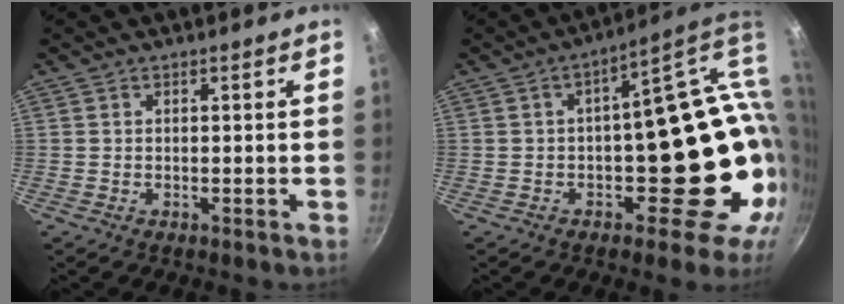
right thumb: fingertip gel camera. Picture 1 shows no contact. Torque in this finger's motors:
{"motor_torque": [2.55, 2.46, 2.13, -0.65, 0.23]}